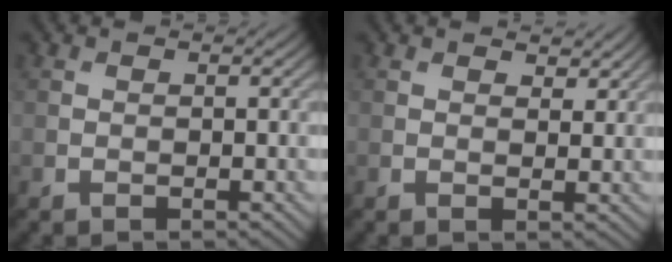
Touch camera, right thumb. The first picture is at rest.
{"total": 2.4, "force": [1.8, 1.0, 1.2], "torque": [-0.017, -0.005, 0.034]}